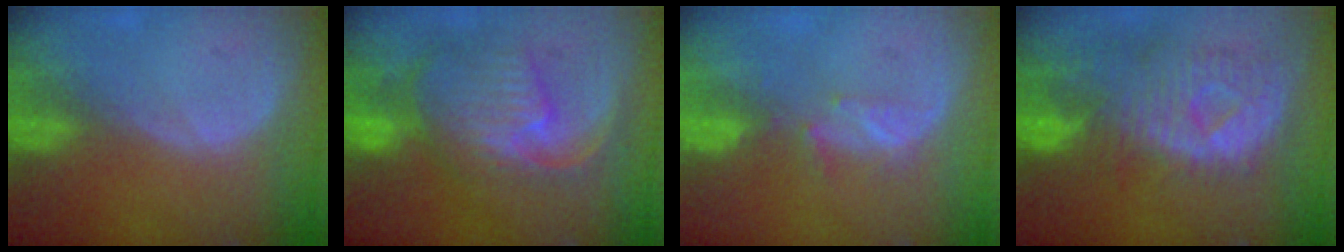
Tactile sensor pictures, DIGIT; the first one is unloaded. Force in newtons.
{"total": 11.0, "press": 9.6, "slide": 5.3}
{"total": 2.7, "press": 2.6, "slide": 0.8}
{"total": 11.2, "press": 9.8, "slide": 5.4}